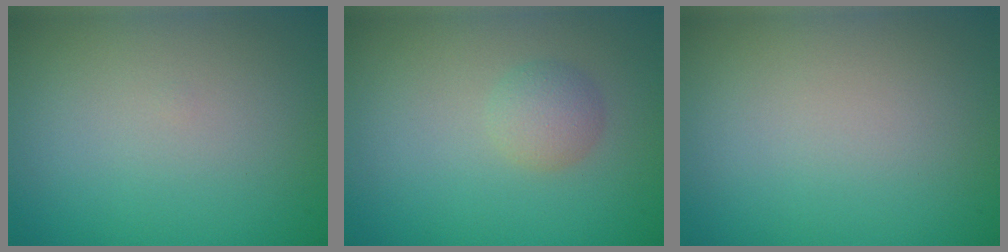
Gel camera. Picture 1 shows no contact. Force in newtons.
{"total": 1.8, "press": 1.8, "slide": 0.0}
{"total": 0.0}